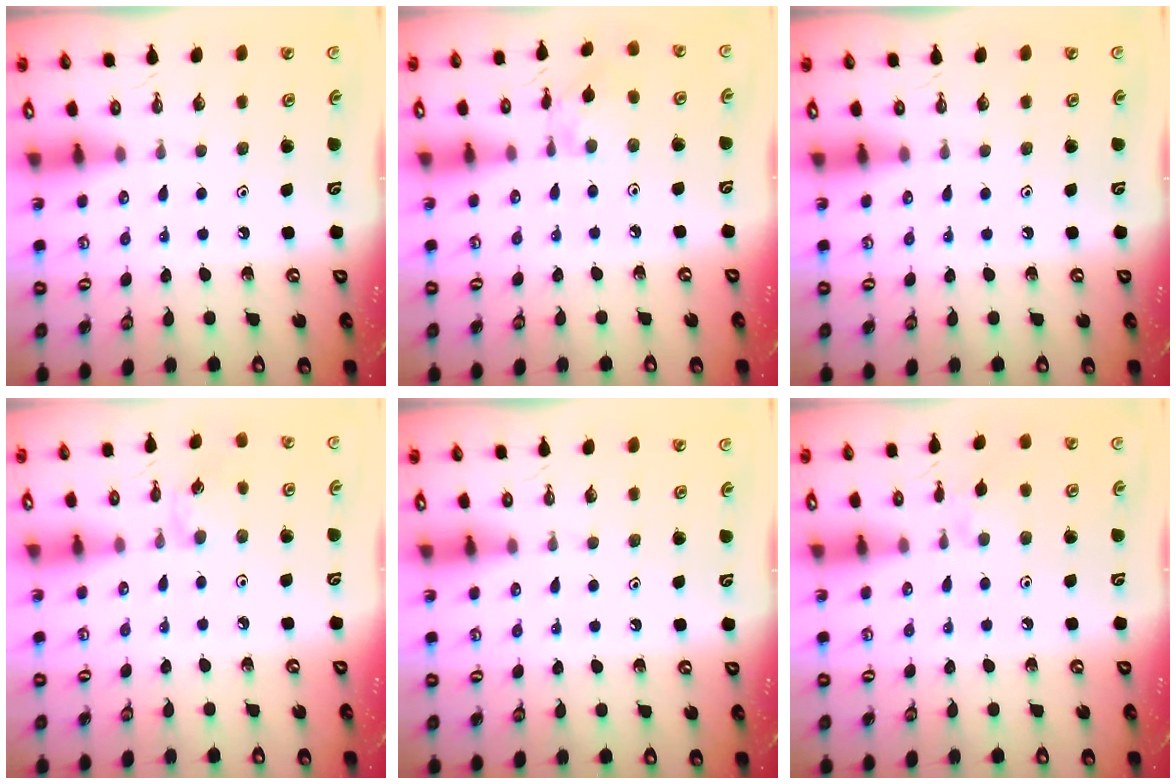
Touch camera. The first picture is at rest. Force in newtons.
{"total": 2.2, "press": 2.2, "slide": 0.0}
{"total": 0.0}
{"total": 2.5, "press": 2.5, "slide": 0.5}
{"total": 0.0}
{"total": 2.1, "press": 2.0, "slide": 0.4}